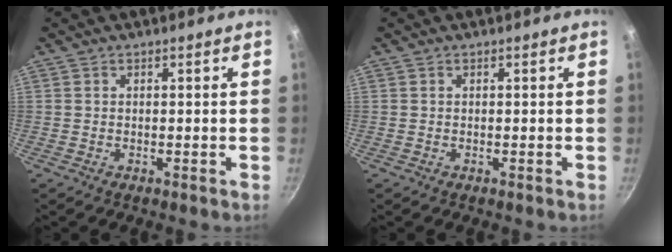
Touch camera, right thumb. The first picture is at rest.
{"total": 0.0}